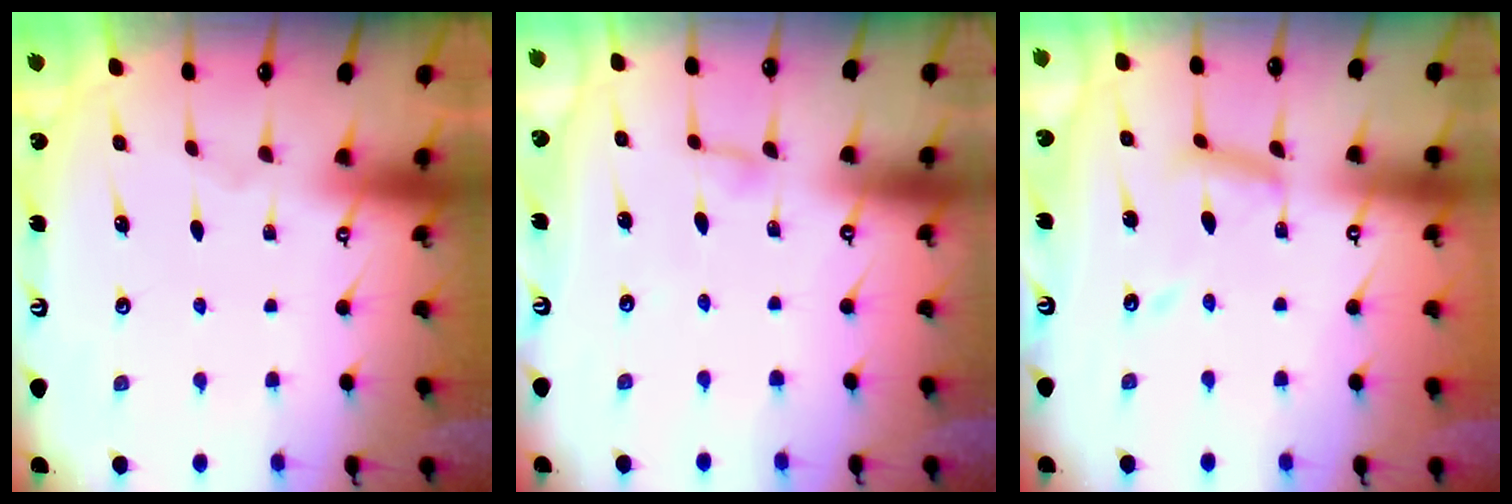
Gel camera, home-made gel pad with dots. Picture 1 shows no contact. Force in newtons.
{"total": 2.5, "press": 2.5, "slide": 0.2}
{"total": 10.4, "press": 10.4, "slide": 0.7}